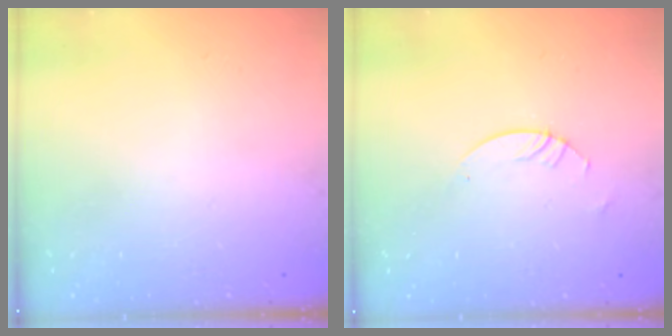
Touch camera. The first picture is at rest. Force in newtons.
{"total": 3.0, "press": 2.9, "slide": 0.3}